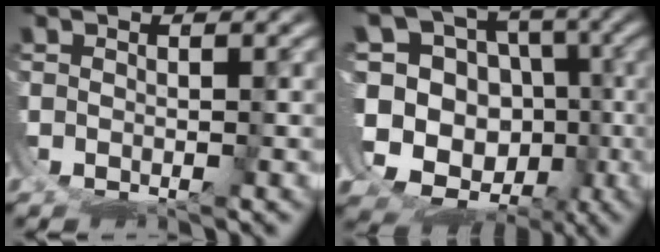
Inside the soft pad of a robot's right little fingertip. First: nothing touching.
{"total": 15.9, "force": [-1.9, 14.7, 5.8], "torque": [-0.157, -0.068, -0.024]}